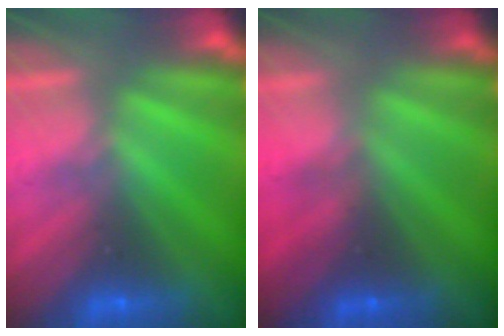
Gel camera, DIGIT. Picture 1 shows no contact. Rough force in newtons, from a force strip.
{"total": 2.2}